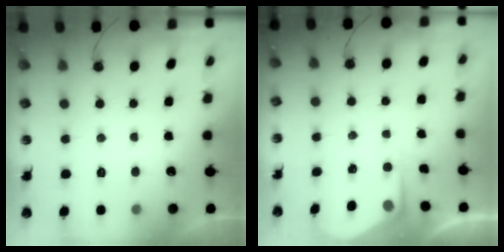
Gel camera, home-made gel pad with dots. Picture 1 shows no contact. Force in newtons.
{"total": 2.5, "press": 2.5, "slide": 0.4}